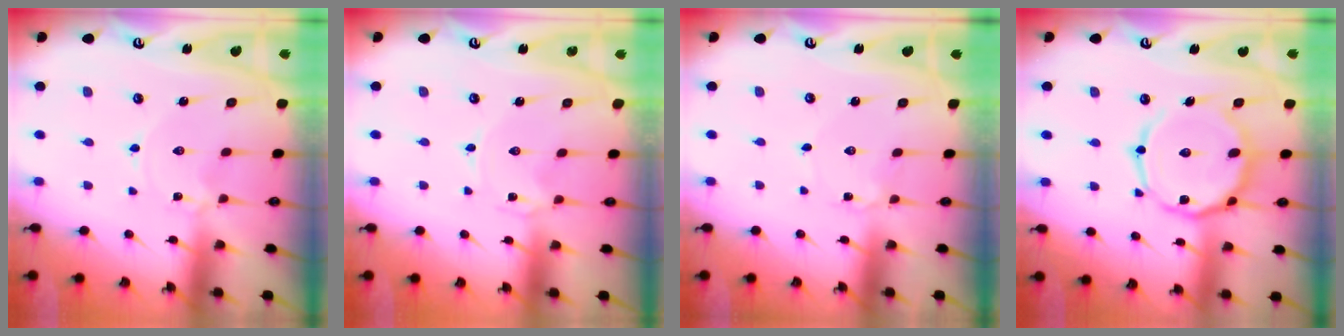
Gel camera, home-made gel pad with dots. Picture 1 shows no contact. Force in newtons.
{"total": 0.0}
{"total": 1.9, "press": 1.9, "slide": 0.2}
{"total": 15.6, "press": 15.6, "slide": 1.1}